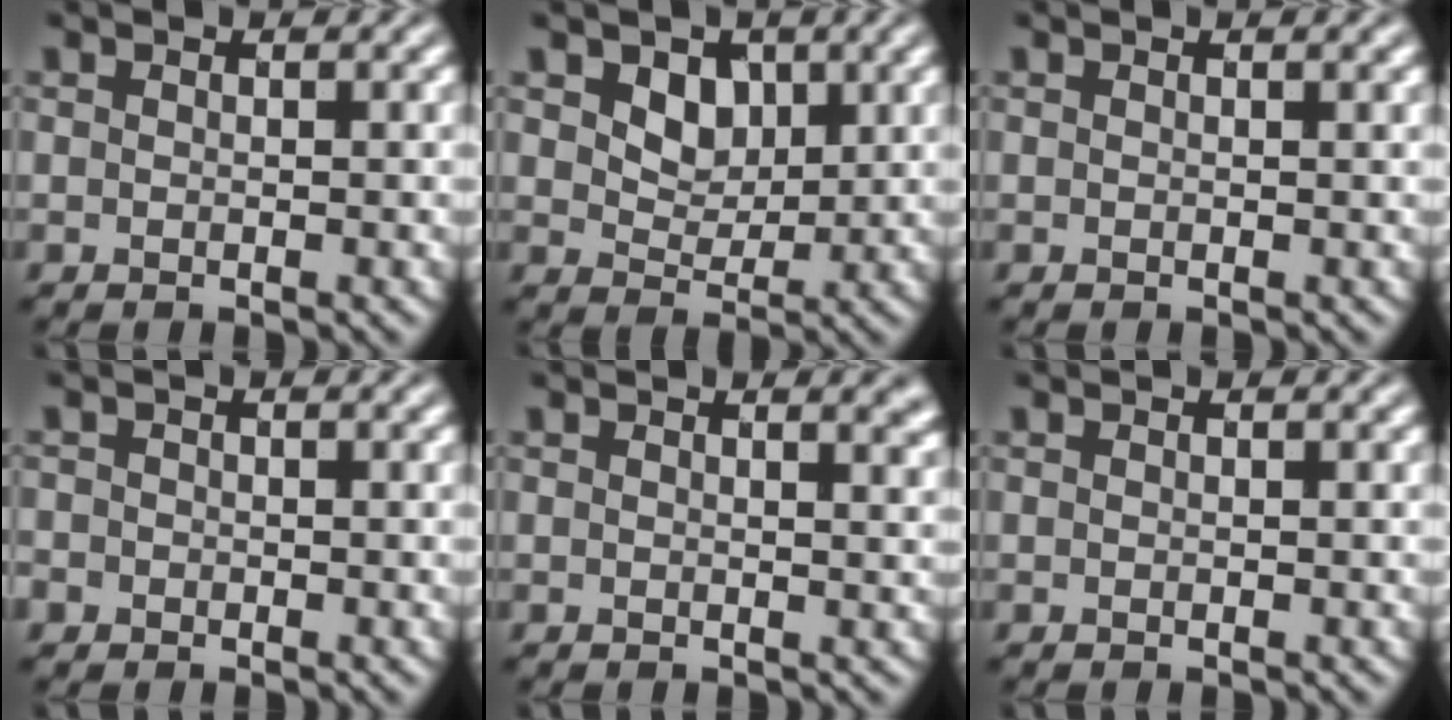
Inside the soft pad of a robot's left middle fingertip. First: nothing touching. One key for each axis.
{"total": 3.0, "fx": 1.2, "fy": 2.2, "fz": 1.7, "tx": -0.036, "ty": -0.008, "tz": 0.013}
{"total": 0.6, "fx": 0.4, "fy": 0.2, "fz": 0.5, "tx": -0.002, "ty": 0.005, "tz": 0.004}
{"total": 1.3, "fx": -0.6, "fy": 1.1, "fz": 0.1, "tx": 0.006, "ty": -0.002, "tz": -0.012}
{"total": 2.2, "fx": 1.4, "fy": 0.8, "fz": 1.4, "tx": -0.003, "ty": 0.003, "tz": 0.014}
{"total": 0.0}